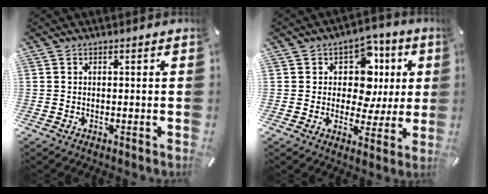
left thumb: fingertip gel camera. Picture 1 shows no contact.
{"total": 11.6, "force": [2.8, 9.2, 6.4], "torque": [-0.083, -0.017, 0.051]}